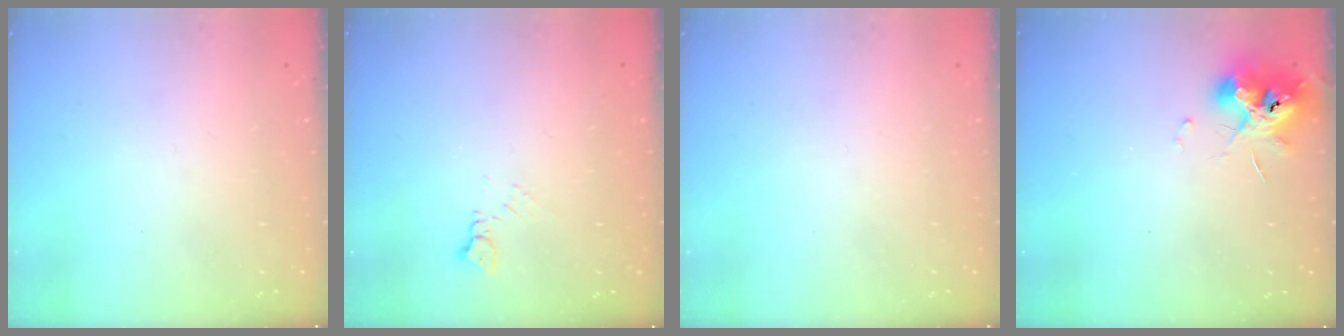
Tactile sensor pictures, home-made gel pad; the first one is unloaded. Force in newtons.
{"total": 2.9, "press": 2.9, "slide": 0.5}
{"total": 0.0}
{"total": 10.8, "press": 10.8, "slide": 0.6}